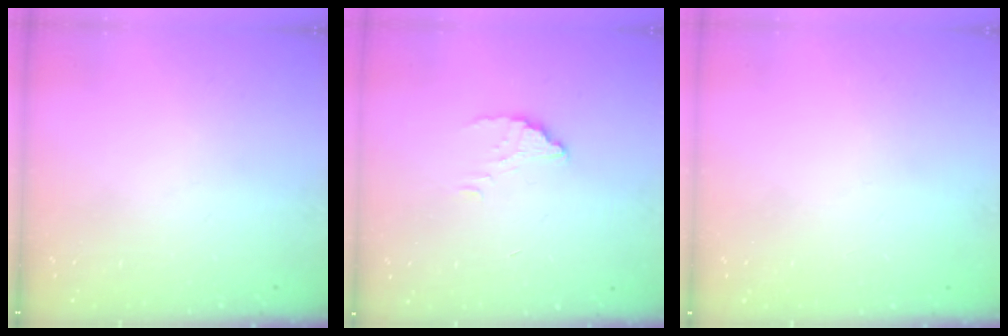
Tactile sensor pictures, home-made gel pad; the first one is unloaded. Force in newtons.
{"total": 2.5, "press": 2.5, "slide": 0.1}
{"total": 2.1, "press": 2.1, "slide": 0.1}